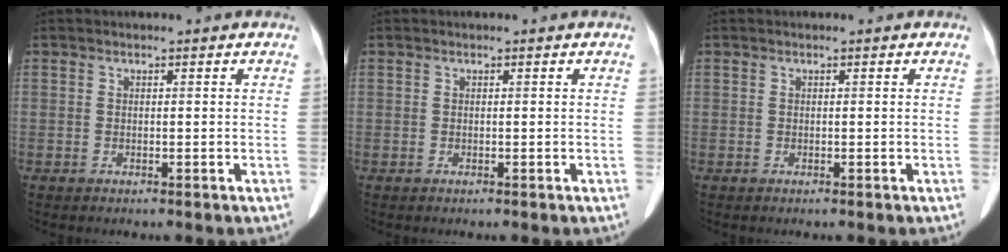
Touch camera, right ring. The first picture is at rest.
{"total": 0.0}
{"total": 0.0}